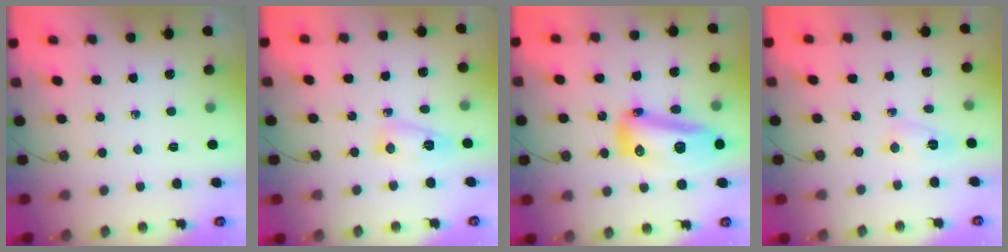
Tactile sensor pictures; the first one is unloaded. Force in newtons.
{"total": 5.0, "press": 5.0, "slide": 0.4}
{"total": 26.2, "press": 20.4, "slide": 16.5}
{"total": 3.1, "press": 3.0, "slide": 0.4}